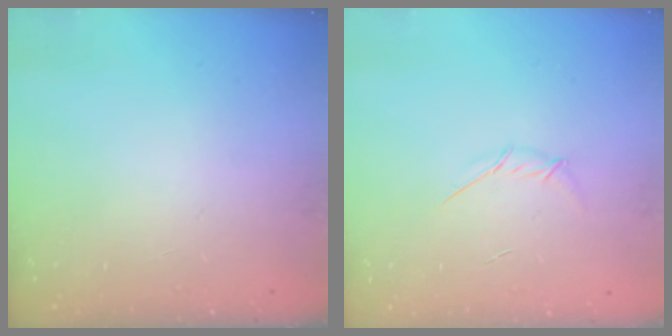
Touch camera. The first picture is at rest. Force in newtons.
{"total": 3.3, "press": 3.2, "slide": 0.8}